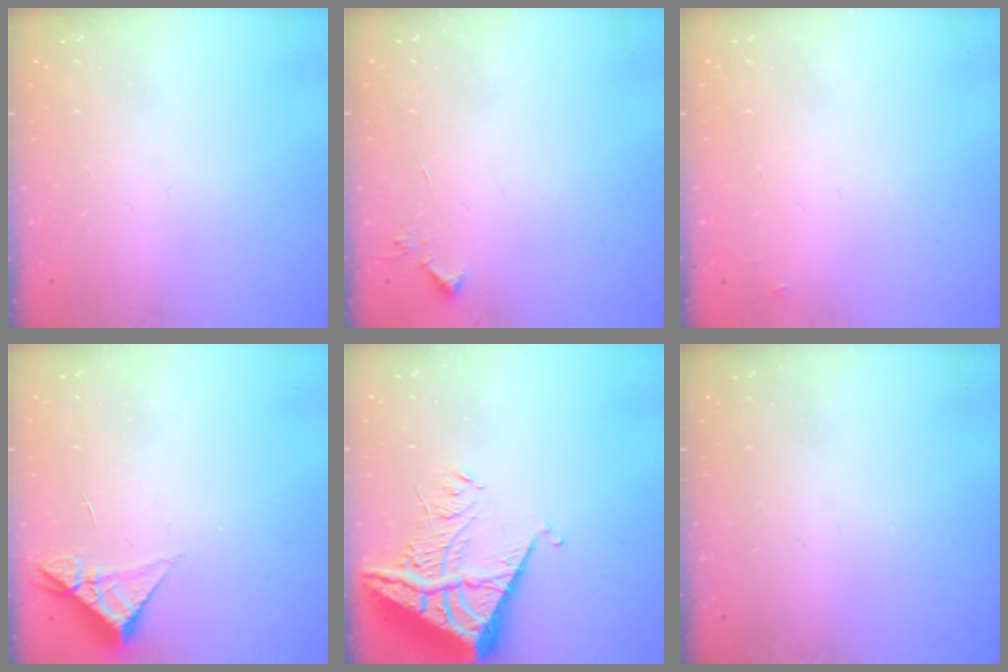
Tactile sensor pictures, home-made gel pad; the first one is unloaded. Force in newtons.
{"total": 3.8, "press": 3.8, "slide": 0.5}
{"total": 3.4, "press": 3.3, "slide": 0.4}
{"total": 5.2, "press": 5.2, "slide": 0.3}
{"total": 8.8, "press": 8.7, "slide": 0.8}
{"total": 0.0}